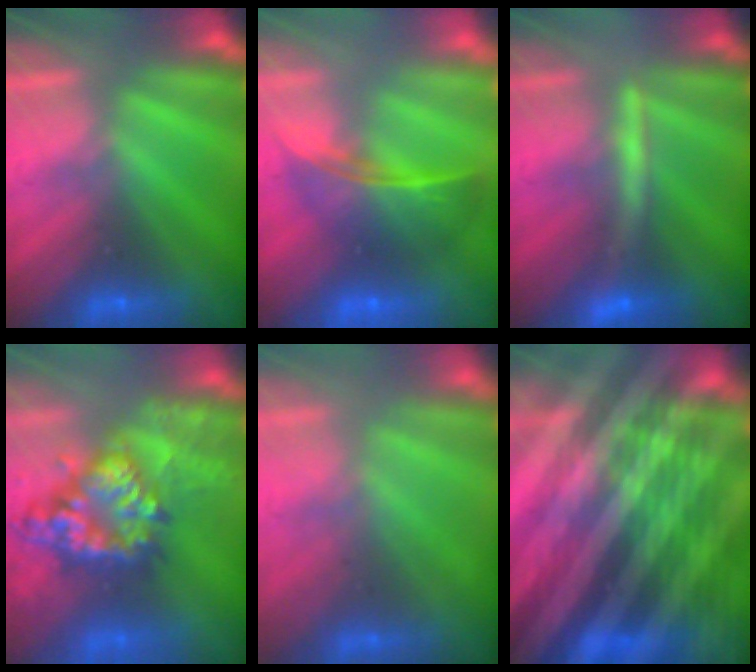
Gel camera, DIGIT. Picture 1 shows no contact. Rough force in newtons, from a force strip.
{"total": 9.0}
{"total": 2.8}
{"total": 8.4}
{"total": 2.0}
{"total": 8.4}